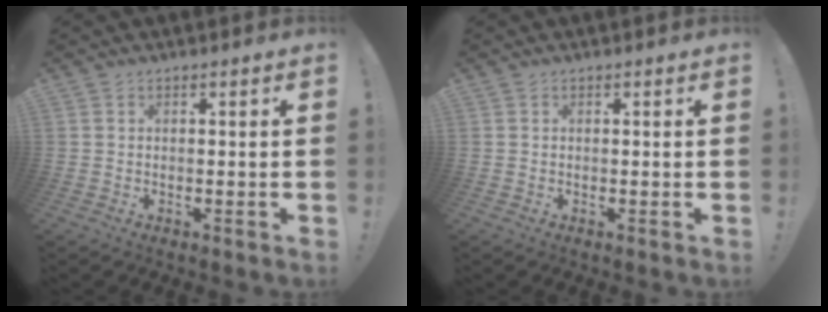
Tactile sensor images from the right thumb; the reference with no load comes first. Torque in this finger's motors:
{"motor_torque": [0.20, 0.10, -0.26, 0.28, -0.02]}